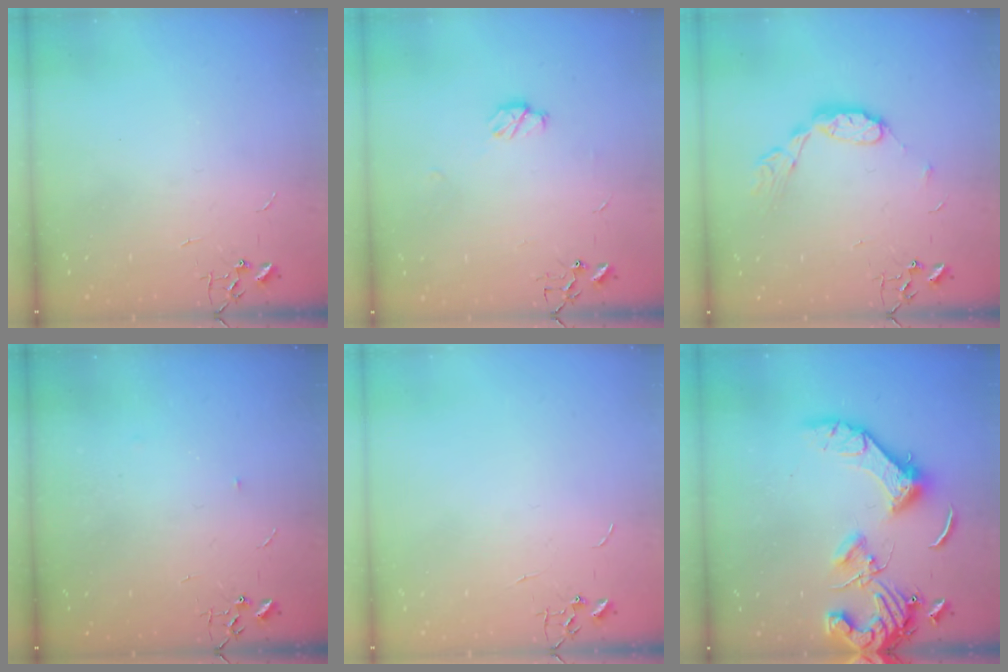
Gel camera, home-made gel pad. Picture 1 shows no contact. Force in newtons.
{"total": 4.9, "press": 4.9, "slide": 0.3}
{"total": 8.7, "press": 8.7, "slide": 0.1}
{"total": 3.6, "press": 3.5, "slide": 0.6}
{"total": 0.0}
{"total": 17.1, "press": 17.0, "slide": 2.2}